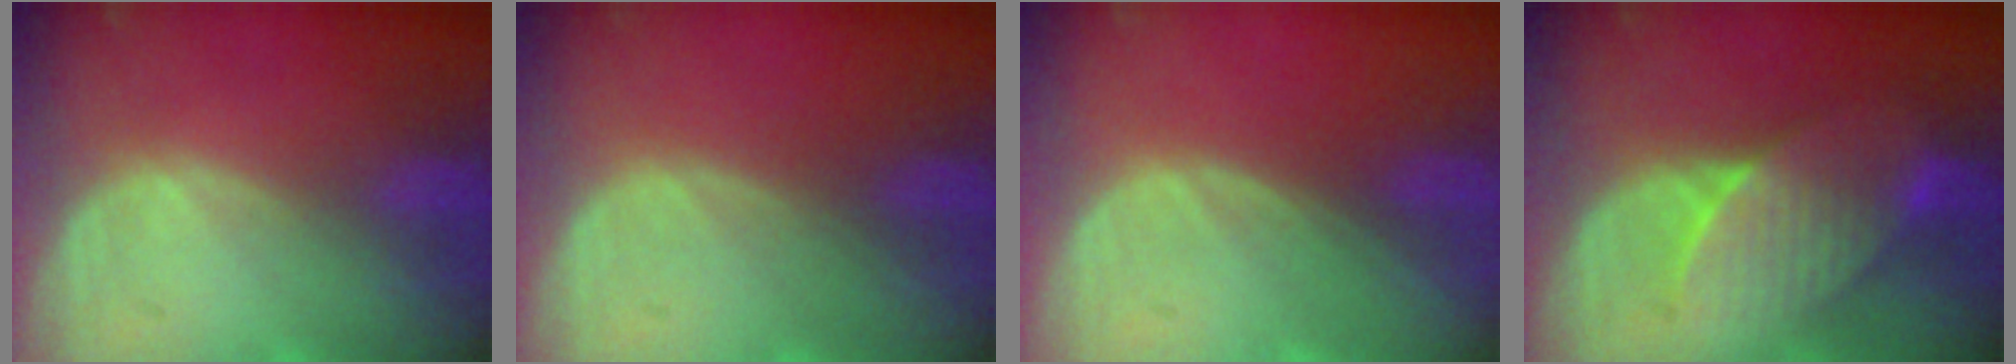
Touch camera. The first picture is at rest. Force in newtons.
{"total": 0.0}
{"total": 0.0}
{"total": 7.3, "press": 7.2, "slide": 1.2}